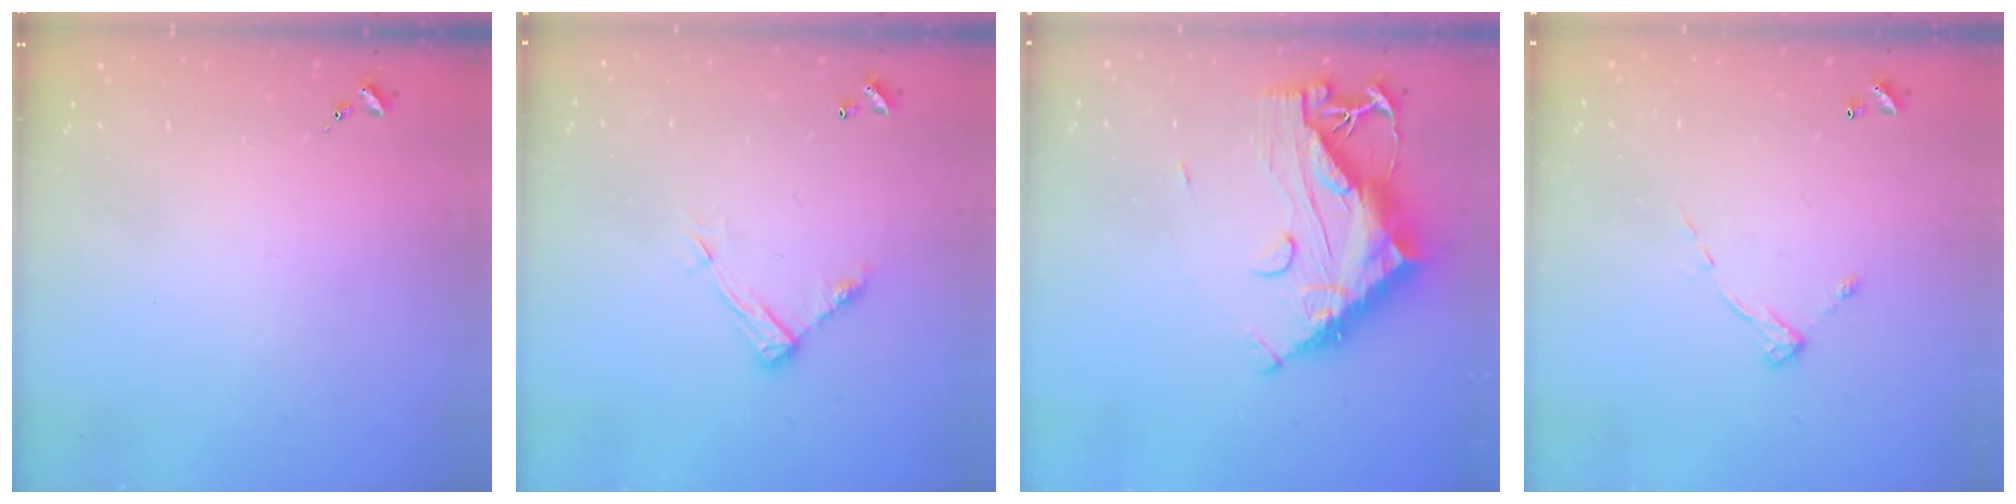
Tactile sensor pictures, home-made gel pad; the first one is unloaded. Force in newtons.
{"total": 9.2, "press": 9.2, "slide": 0.1}
{"total": 17.4, "press": 17.3, "slide": 1.6}
{"total": 6.2, "press": 6.2, "slide": 0.3}